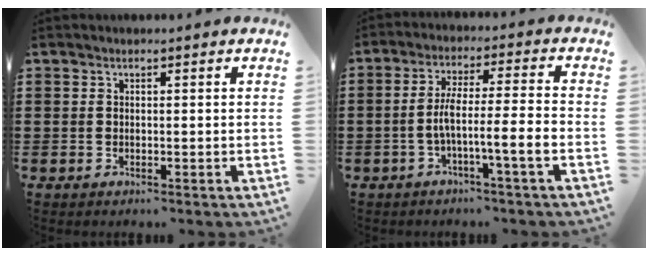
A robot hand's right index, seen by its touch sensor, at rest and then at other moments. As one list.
[{"total": 6.3, "force": [-2.7, 0.0, 5.7], "torque": [-0.102, 0.000, -0.053]}]